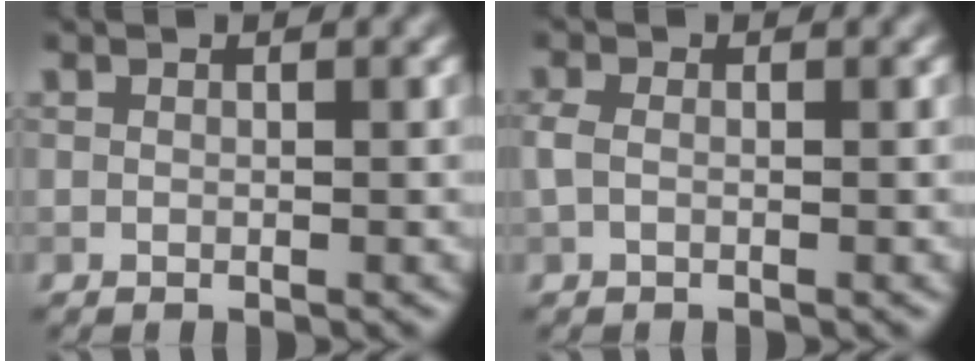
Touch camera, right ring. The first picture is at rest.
{"total": 1.3, "force": [-0.2, 0.8, 1.0], "torque": [-0.027, 0.003, -0.008]}